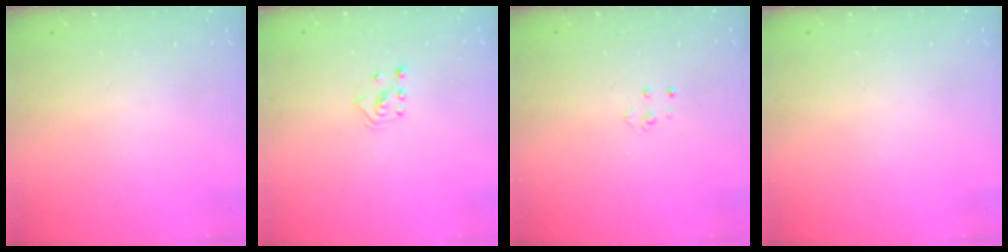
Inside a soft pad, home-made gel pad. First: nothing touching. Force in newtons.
{"total": 2.8, "press": 2.7, "slide": 0.7}
{"total": 4.0, "press": 3.9, "slide": 0.4}
{"total": 0.0}